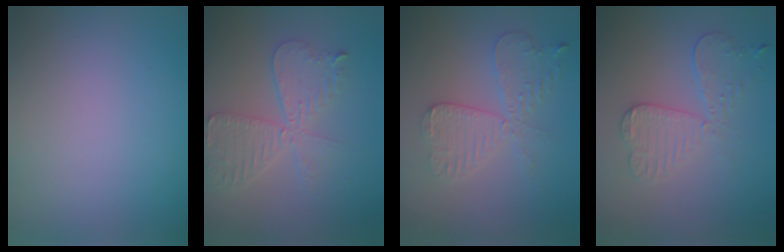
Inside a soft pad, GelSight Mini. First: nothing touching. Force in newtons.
{"total": 4.6, "press": 4.0, "slide": 2.3}
{"total": 4.2, "press": 3.6, "slide": 2.1}
{"total": 3.4, "press": 3.2, "slide": 1.3}